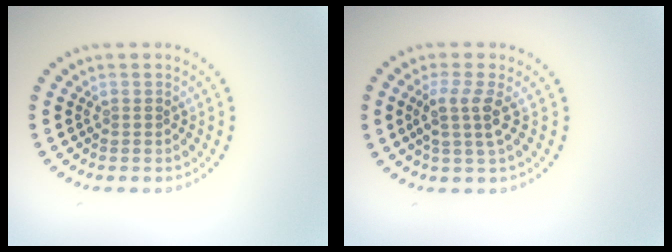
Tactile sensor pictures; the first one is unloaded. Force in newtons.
{"total": 2.7, "press": 2.1, "slide": 1.6}